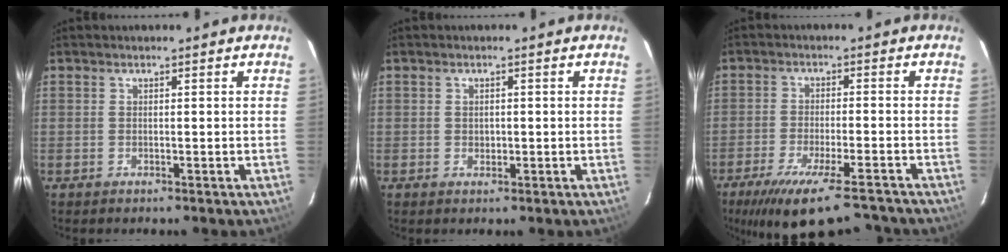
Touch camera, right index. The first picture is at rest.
{"total": 1.2, "force": [0.0, 1.1, 0.5], "torque": [-0.006, 0.001, 0.000]}
{"total": 16.5, "force": [-13.4, 3.1, 9.1], "torque": [-0.176, -0.042, -0.202]}